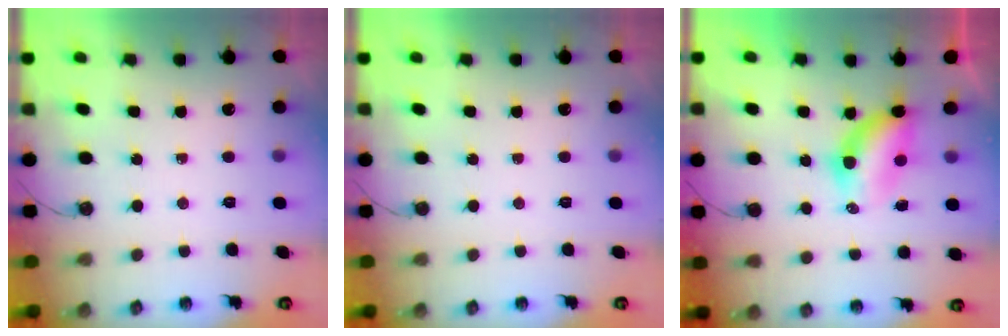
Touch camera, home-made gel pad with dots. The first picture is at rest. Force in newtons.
{"total": 0.0}
{"total": 5.9, "press": 5.9, "slide": 0.5}